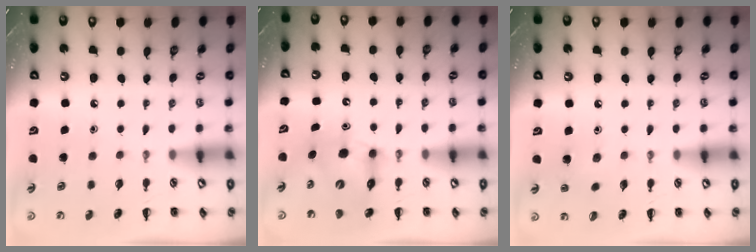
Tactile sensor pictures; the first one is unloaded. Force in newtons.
{"total": 7.6, "press": 7.5, "slide": 1.4}
{"total": 4.3, "press": 4.2, "slide": 1.2}